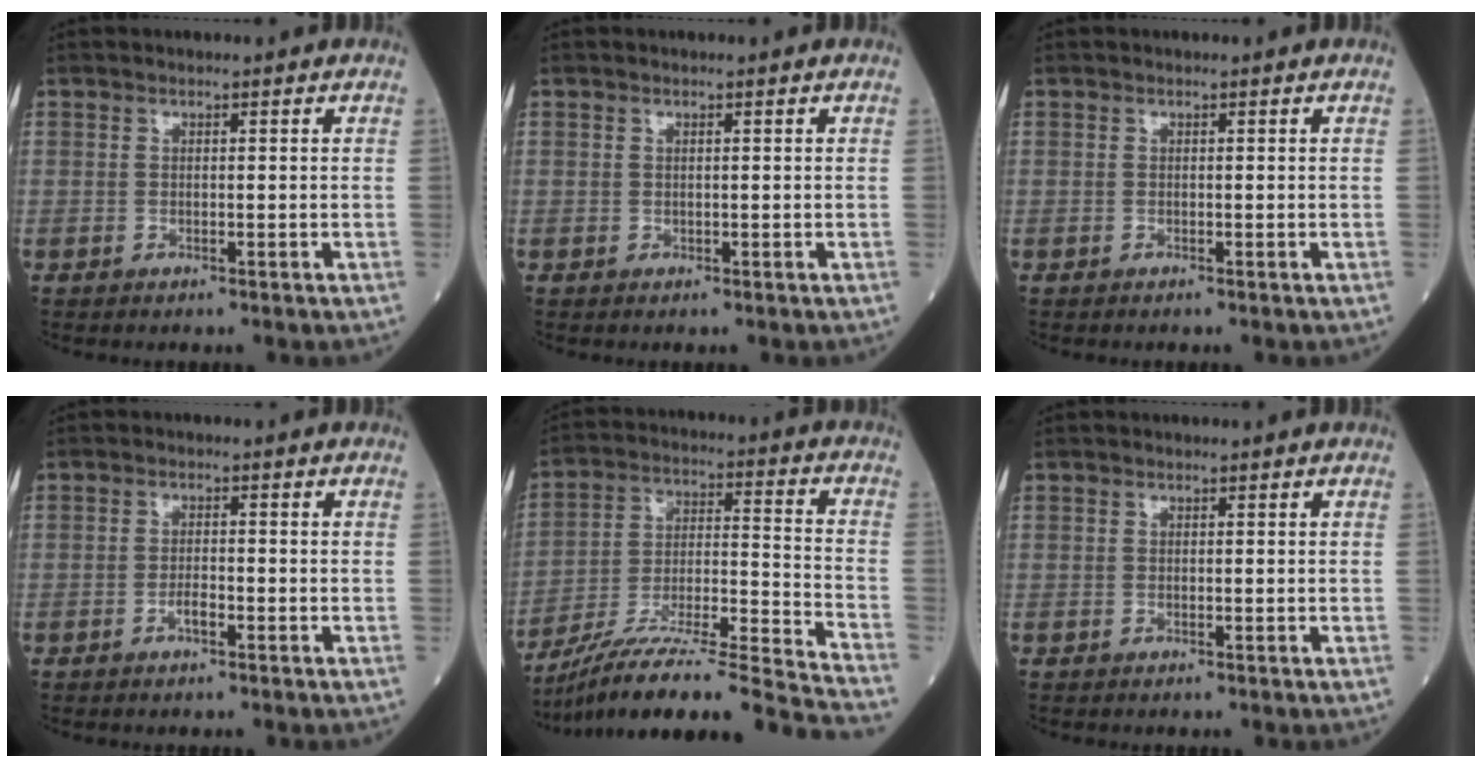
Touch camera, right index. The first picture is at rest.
{"total": 0.0}
{"total": 0.0}
{"total": 1.8, "force": [-0.9, 0.5, 1.5], "torque": [-0.027, 0.004, -0.016]}
{"total": 24.6, "force": [-21.8, -1.5, 11.3], "torque": [-0.151, -0.012, -0.347]}
{"total": 0.0}